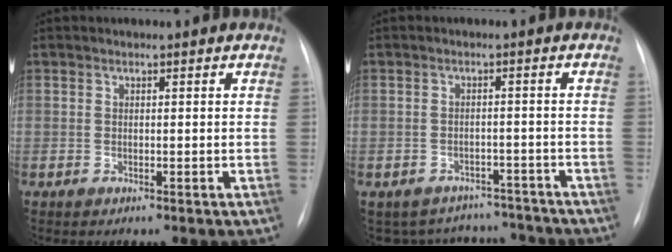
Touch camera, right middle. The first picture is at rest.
{"total": 9.1, "force": [-8.4, 3.7, -0.3], "torque": [0.010, 0.030, -0.103]}